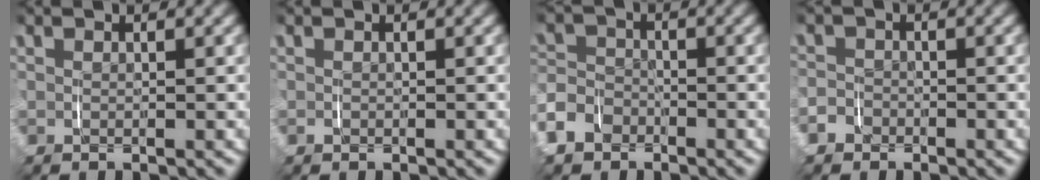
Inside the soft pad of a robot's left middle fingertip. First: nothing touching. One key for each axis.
{"total": 0.0}
{"total": 5.0, "fx": -2.7, "fy": 4.0, "fz": 1.3, "tx": -0.035, "ty": -0.011, "tz": -0.052}
{"total": 2.7, "fx": -1.5, "fy": 2.3, "fz": 0.2, "tx": -0.014, "ty": -0.005, "tz": -0.033}